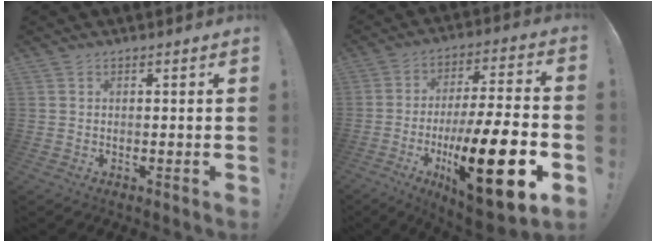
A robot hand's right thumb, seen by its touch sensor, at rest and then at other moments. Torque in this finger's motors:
{"motor_torque": [2.17, 2.84, 1.50, -1.27, 0.67]}